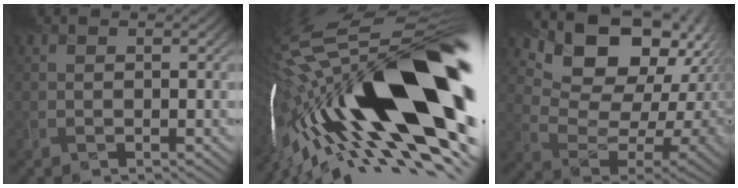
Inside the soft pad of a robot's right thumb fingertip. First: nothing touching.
{"total": 21.7, "force": [-3.1, 8.5, 19.7], "torque": [-0.359, -0.036, -0.061]}
{"total": 15.4, "force": [8.4, 9.0, 9.3], "torque": [-0.176, 0.006, 0.147]}